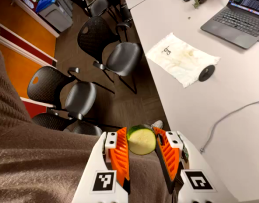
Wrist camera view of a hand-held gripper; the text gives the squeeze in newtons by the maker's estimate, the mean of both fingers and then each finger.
{"total": 11.0, "left": 10.9, "right": 11.1}